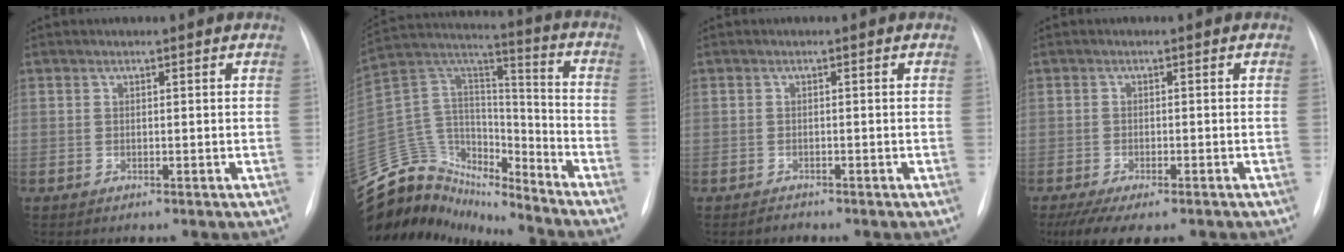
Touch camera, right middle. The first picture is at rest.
{"total": 20.1, "force": [-18.3, 7.3, 4.0], "torque": [-0.102, 0.083, -0.307]}
{"total": 0.7, "force": [-0.7, 0.2, -0.1], "torque": [-0.002, -0.003, -0.013]}
{"total": 8.3, "force": [-6.2, 2.6, 4.9], "torque": [-0.076, -0.014, -0.092]}